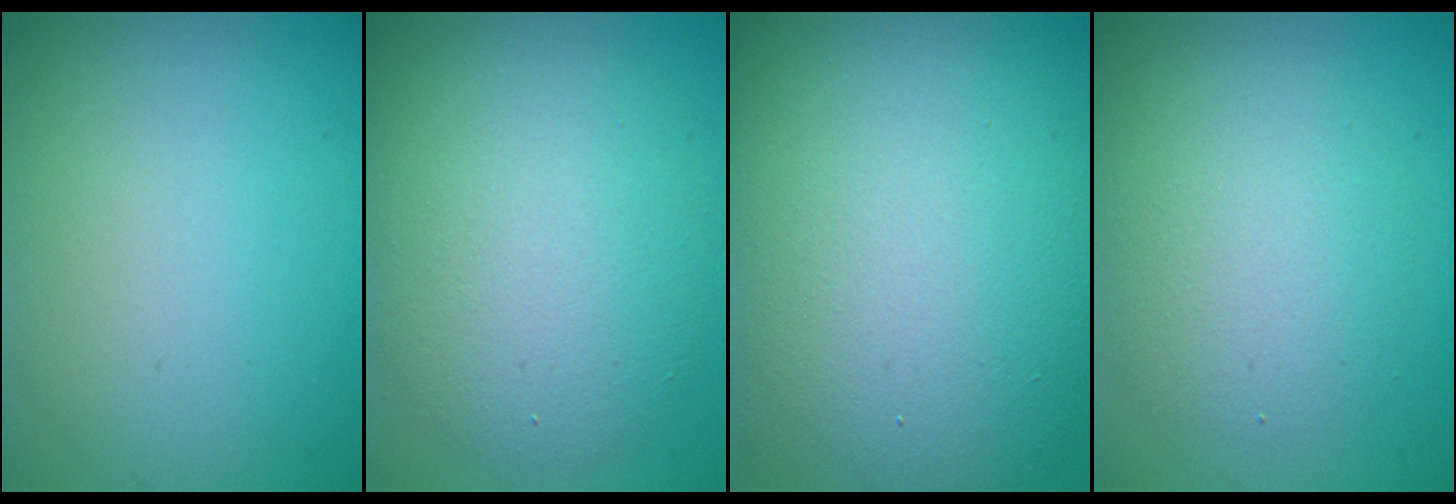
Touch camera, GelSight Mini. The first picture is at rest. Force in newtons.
{"total": 7.6, "press": 7.6, "slide": 0.6}
{"total": 16.2, "press": 16.1, "slide": 1.2}
{"total": 4.2, "press": 4.2, "slide": 0.3}